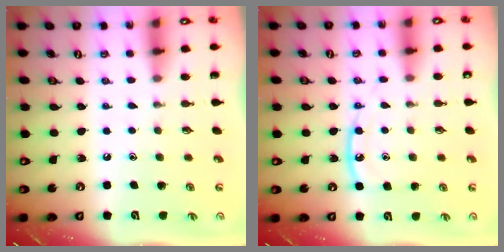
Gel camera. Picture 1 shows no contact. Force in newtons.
{"total": 9.9, "press": 9.8, "slide": 0.8}